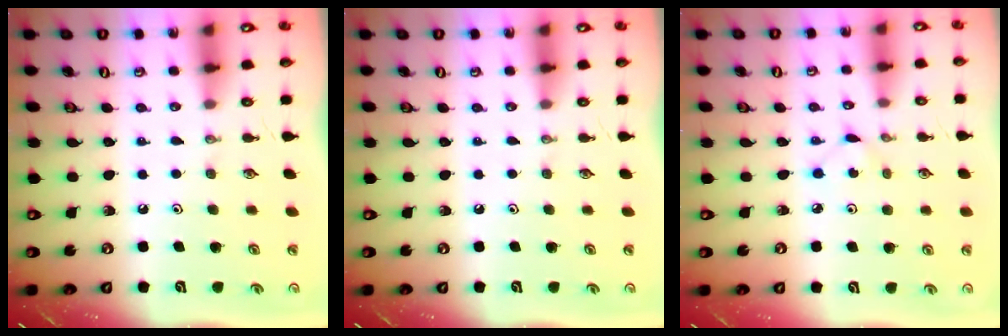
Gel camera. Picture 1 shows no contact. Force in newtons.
{"total": 0.0}
{"total": 3.0, "press": 3.0, "slide": 0.3}